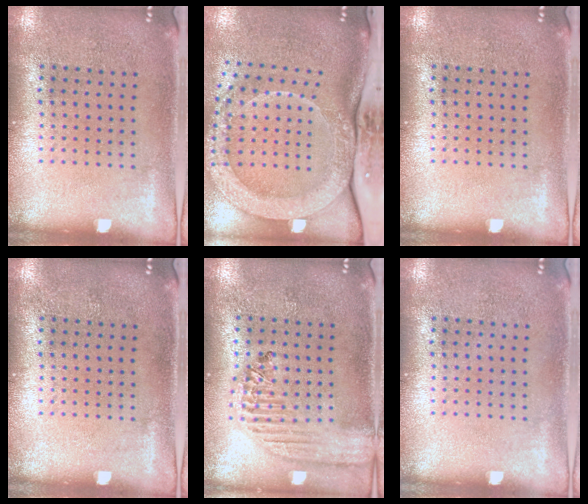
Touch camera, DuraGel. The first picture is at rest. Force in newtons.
{"total": 3.0, "press": 2.3, "slide": 2.0}
{"total": 0.0}
{"total": 0.0}
{"total": 2.0, "press": 1.8, "slide": 0.9}
{"total": 0.0}